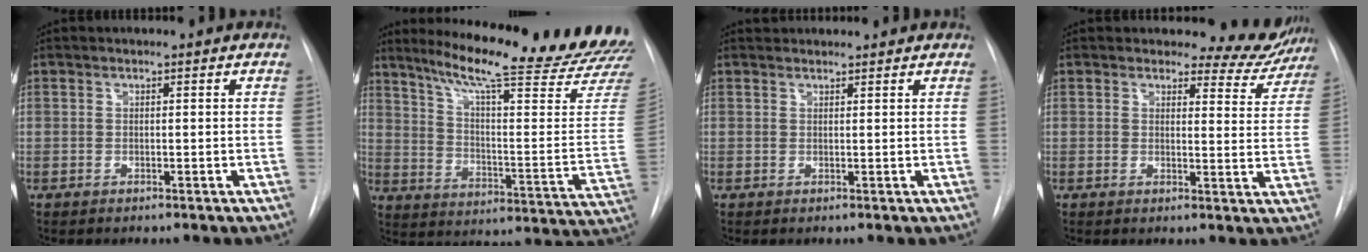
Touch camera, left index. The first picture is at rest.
{"total": 26.5, "force": [23.3, 0.5, 12.4], "torque": [-0.187, -0.105, 0.302]}
{"total": 4.0, "force": [3.9, 0.7, 0.6], "torque": [-0.009, 0.035, 0.051]}
{"total": 6.9, "force": [6.6, 2.2, -0.1], "torque": [0.019, -0.036, 0.062]}